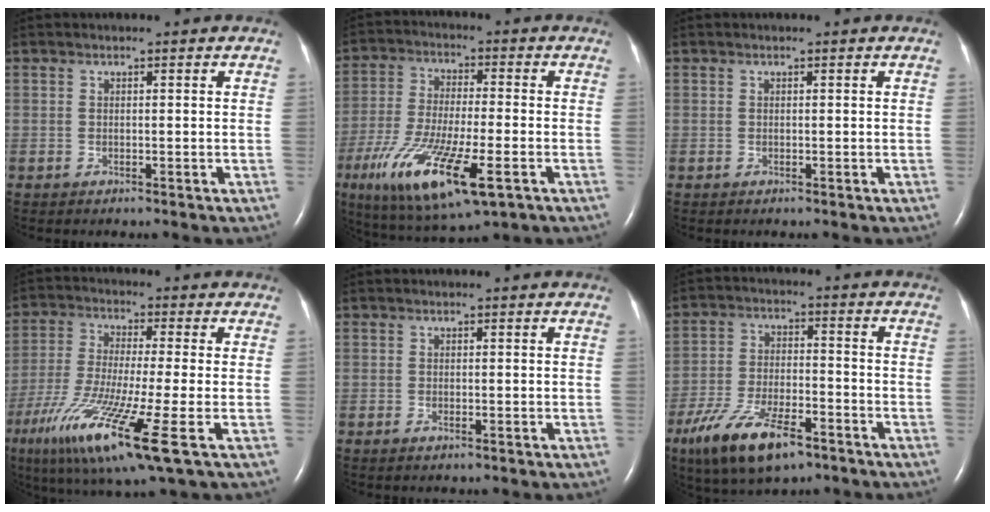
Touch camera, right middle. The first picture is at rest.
{"total": 16.5, "force": [-7.2, 3.7, 14.3], "torque": [-0.293, -0.037, -0.117]}
{"total": 0.0}
{"total": 15.7, "force": [-7.0, 0.5, 14.1], "torque": [-0.280, -0.047, -0.126]}
{"total": 0.7, "force": [-0.4, 0.2, 0.5], "torque": [-0.010, -0.001, -0.003]}
{"total": 13.1, "force": [-8.1, 4.4, 9.3], "torque": [-0.179, -0.014, -0.140]}